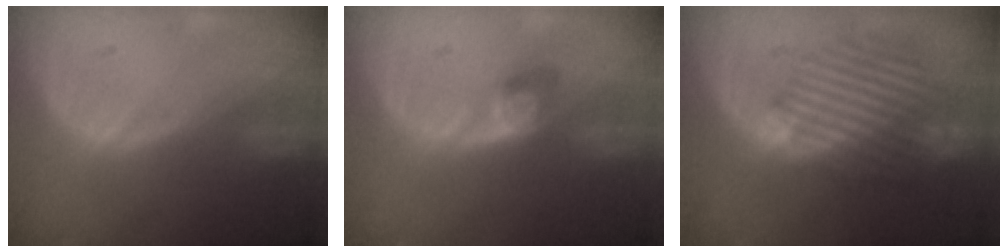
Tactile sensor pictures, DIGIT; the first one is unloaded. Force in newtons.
{"total": 2.9, "press": 2.9, "slide": 0.0}
{"total": 9.8, "press": 9.5, "slide": 2.5}